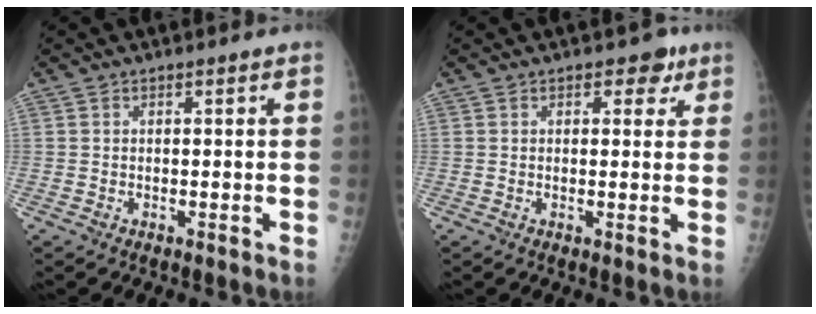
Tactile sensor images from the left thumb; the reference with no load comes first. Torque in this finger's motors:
{"motor_torque": [-0.45, 0.05, -0.27, -0.28, -0.12]}